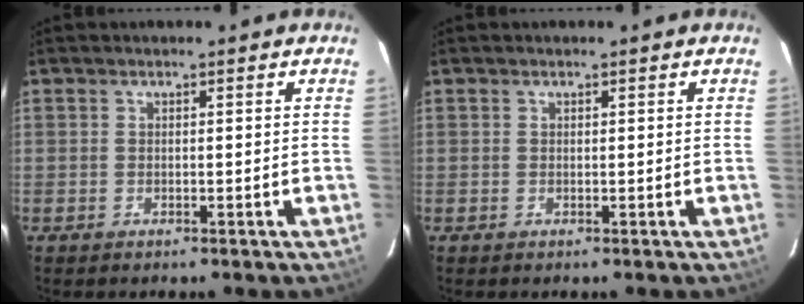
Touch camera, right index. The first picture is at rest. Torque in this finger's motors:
{"motor_torque": [-0.11, -0.11, -0.01, 0.01]}